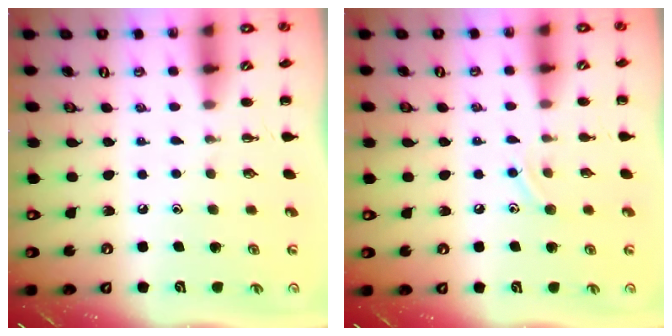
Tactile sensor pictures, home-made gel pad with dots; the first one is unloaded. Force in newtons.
{"total": 8.3, "press": 8.1, "slide": 1.8}